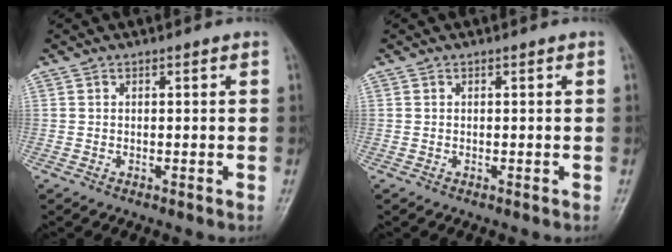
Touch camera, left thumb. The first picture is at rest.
{"total": 0.0}